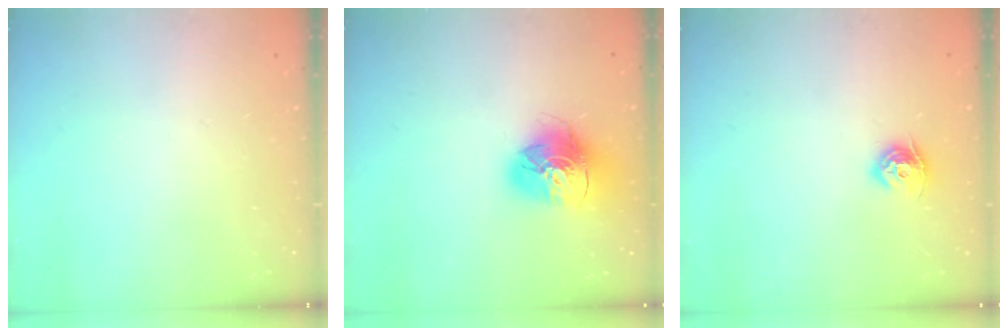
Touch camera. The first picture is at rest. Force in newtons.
{"total": 15.3, "press": 15.3, "slide": 1.5}
{"total": 7.8, "press": 7.8, "slide": 0.4}